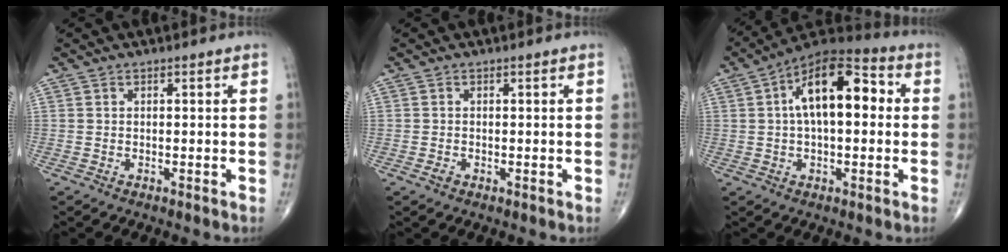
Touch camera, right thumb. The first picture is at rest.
{"total": 0.9, "force": [-0.4, 0.7, 0.4], "torque": [-0.006, 0.000, -0.006]}
{"total": 15.7, "force": [2.5, 7.6, 13.6], "torque": [-0.208, 0.035, 0.032]}